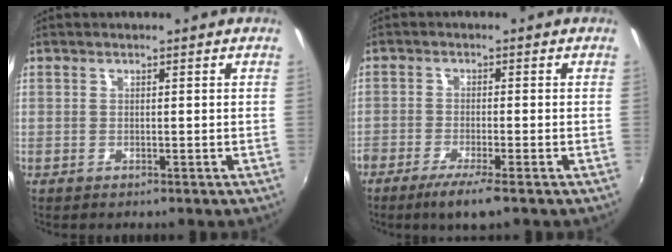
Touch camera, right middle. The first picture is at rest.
{"total": 5.2, "force": [-3.6, 0.3, 3.7], "torque": [-0.086, -0.012, -0.067]}